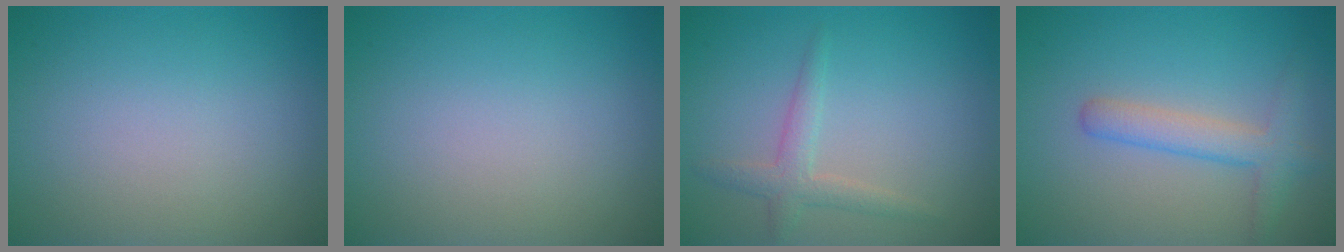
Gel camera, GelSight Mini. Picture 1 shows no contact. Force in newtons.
{"total": 0.0}
{"total": 2.1, "press": 2.0, "slide": 0.1}
{"total": 2.9, "press": 2.9, "slide": 0.2}